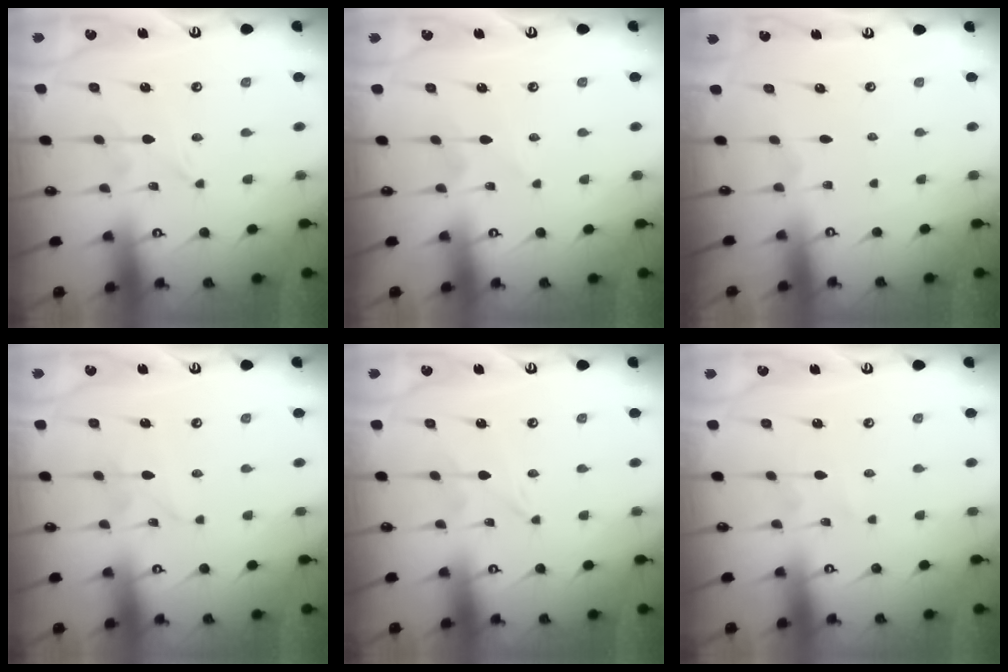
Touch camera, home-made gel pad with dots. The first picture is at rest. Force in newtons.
{"total": 2.1, "press": 2.1, "slide": 0.2}
{"total": 0.0}
{"total": 1.6, "press": 1.6, "slide": 0.1}
{"total": 0.0}
{"total": 1.5, "press": 1.4, "slide": 0.1}